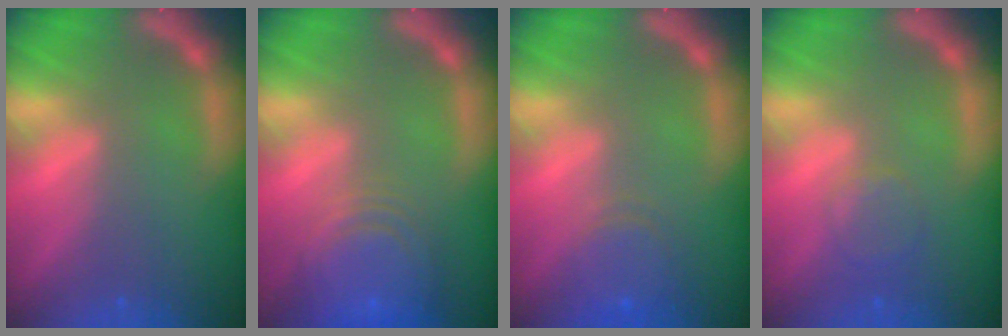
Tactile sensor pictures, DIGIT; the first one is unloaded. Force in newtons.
{"total": 9.1}
{"total": 4.0}
{"total": 2.4}